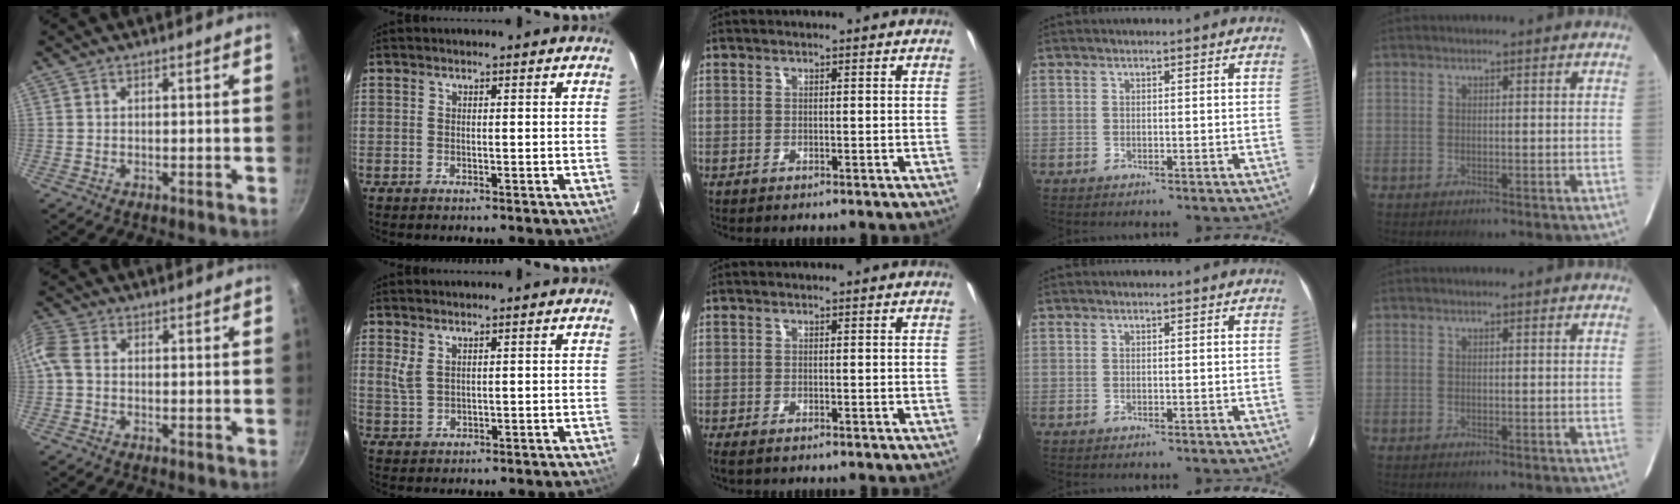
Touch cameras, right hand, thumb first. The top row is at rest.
{"thumb": {"total": 3.7, "force": [-0.4, 2.6, 2.6], "torque": [-0.064, 0.011, -0.021]}, "index": {"total": 2.5, "force": [1.4, 1.1, 1.7], "torque": [-0.035, -0.002, 0.030]}, "middle": {"total": 2.2, "force": [-1.6, 0.5, 1.4], "torque": [-0.027, -0.011, -0.027]}}